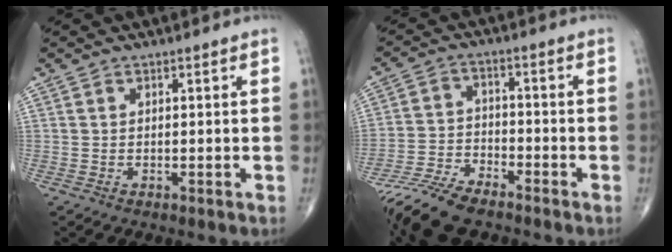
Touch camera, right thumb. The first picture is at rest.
{"total": 10.9, "force": [-8.8, 3.2, 5.4], "torque": [-0.109, 0.022, -0.170]}